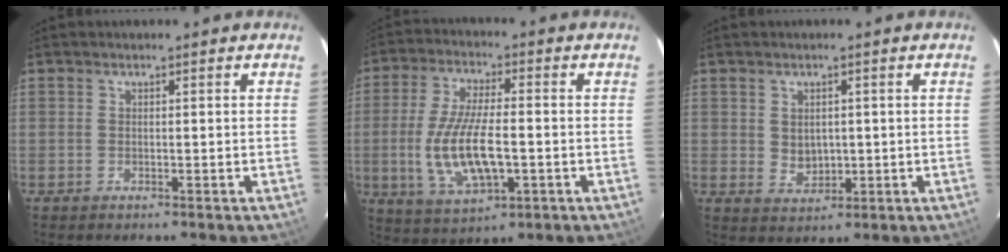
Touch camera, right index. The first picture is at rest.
{"total": 13.8, "force": [-2.5, 5.2, 12.6], "torque": [-0.254, -0.013, -0.038]}
{"total": 4.0, "force": [0.3, 3.3, 2.3], "torque": [-0.036, -0.003, 0.014]}